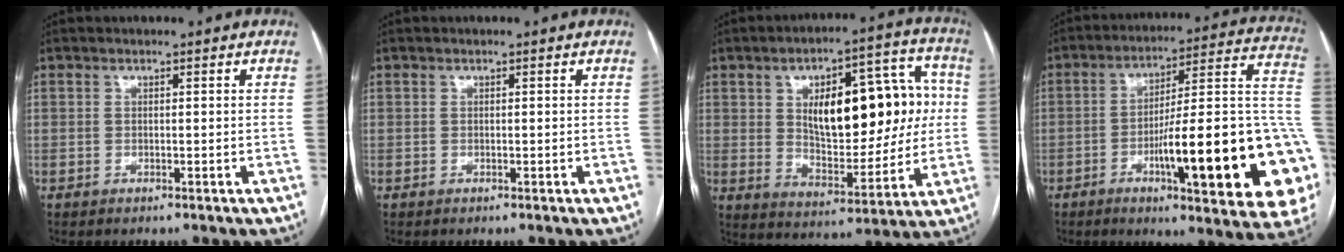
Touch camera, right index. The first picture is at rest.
{"total": 0.0}
{"total": 19.2, "force": [3.1, 8.6, 16.9], "torque": [-0.246, 0.037, 0.056]}
{"total": 27.2, "force": [-6.9, 3.1, 26.1], "torque": [-0.271, 0.003, -0.096]}